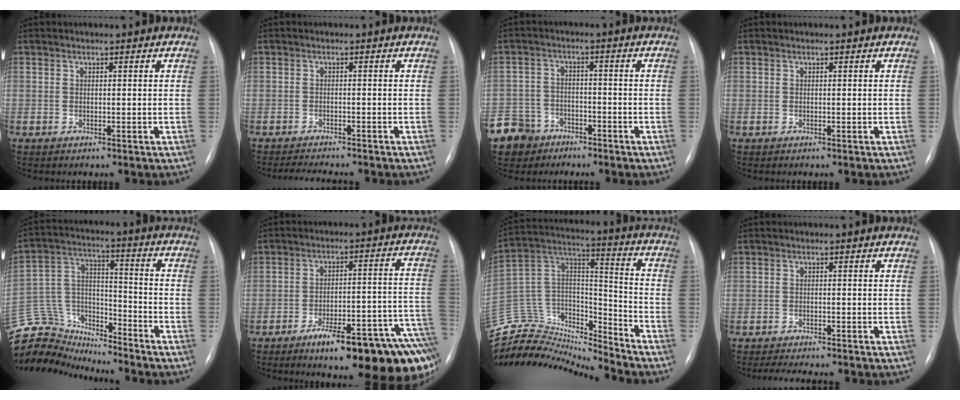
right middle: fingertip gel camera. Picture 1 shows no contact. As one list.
[{"total": 5.3, "force": [-4.9, 0.4, 2.1], "torque": [-0.030, -0.010, -0.072]}, {"total": 10.2, "force": [-6.9, 7.2, 1.8], "torque": [-0.064, 0.002, -0.119]}, {"total": 0.0}, {"total": 18.2, "force": [-17.4, 5.0, 2.6], "torque": [-0.070, 0.060, -0.292]}, {"total": 20.9, "force": [-13.9, 3.5, 15.2], "torque": [-0.103, 0.034, -0.190]}, {"total": 20.7, "force": [-20.3, 2.4, 3.2], "torque": [-0.055, 0.062, -0.346]}, {"total": 7.0, "force": [-6.2, 1.2, 3.1], "torque": [-0.043, -0.007, -0.087]}]